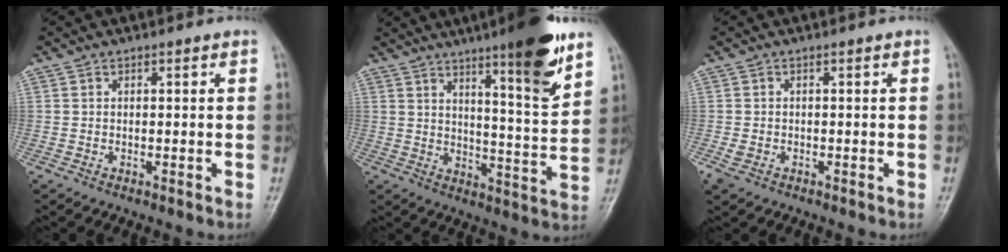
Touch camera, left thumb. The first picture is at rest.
{"total": 14.9, "force": [9.4, 1.8, 11.4], "torque": [-0.153, -0.059, 0.142]}
{"total": 1.7, "force": [-0.6, 1.1, 1.1], "torque": [-0.029, 0.001, -0.006]}